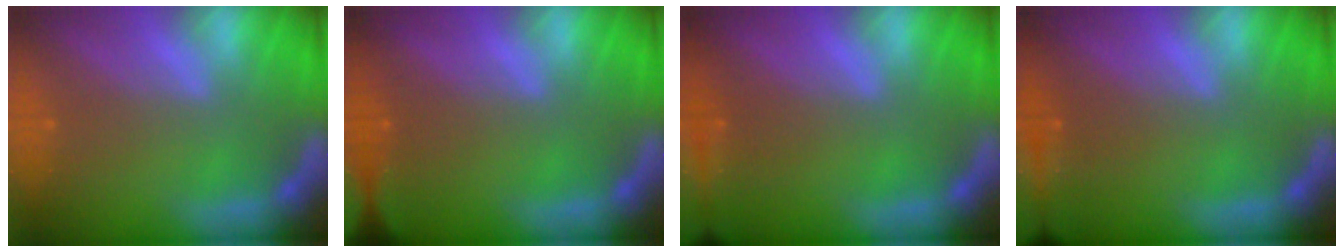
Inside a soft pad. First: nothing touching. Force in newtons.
{"total": 2.9}
{"total": 9.5}
{"total": 9.0}